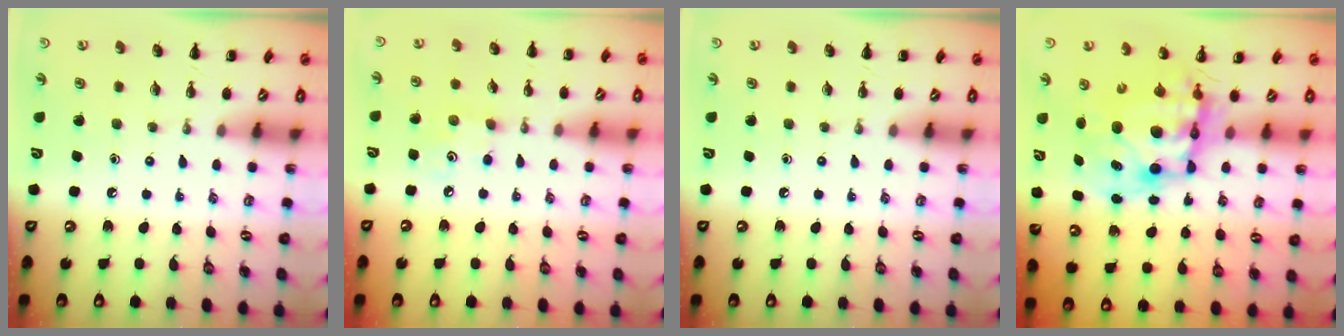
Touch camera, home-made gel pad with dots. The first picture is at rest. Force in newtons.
{"total": 4.5, "press": 4.3, "slide": 1.2}
{"total": 0.0}
{"total": 11.4, "press": 11.0, "slide": 2.9}